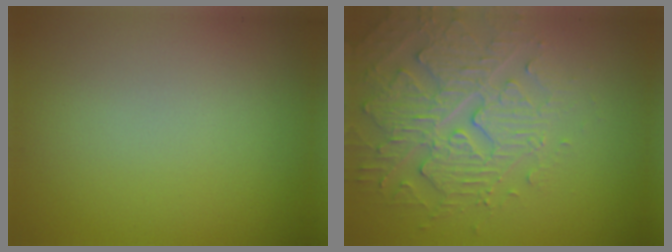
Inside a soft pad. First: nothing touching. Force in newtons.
{"total": 4.6, "press": 4.4, "slide": 1.1}